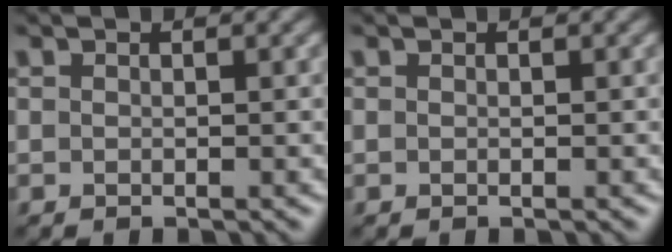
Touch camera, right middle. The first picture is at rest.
{"total": 0.0}